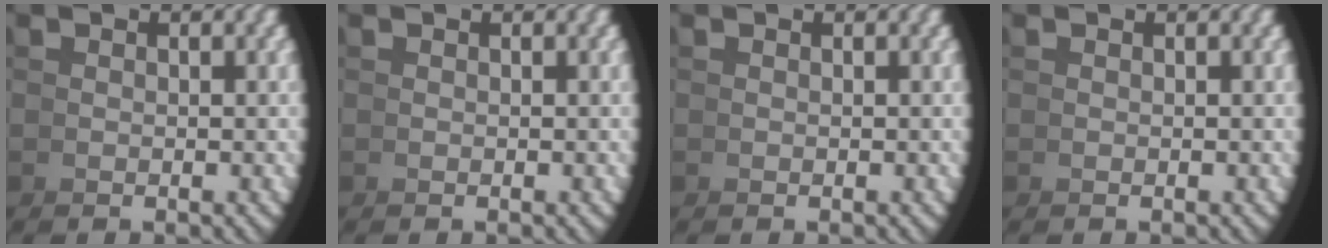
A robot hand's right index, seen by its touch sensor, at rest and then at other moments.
{"total": 0.0}
{"total": 0.0}
{"total": 0.0}